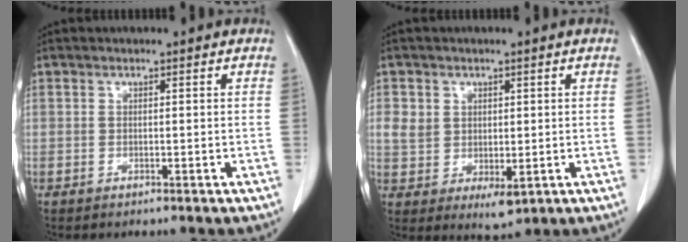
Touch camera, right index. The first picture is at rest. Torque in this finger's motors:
{"motor_torque": [0.24, -0.03, 0.12, 0.09]}